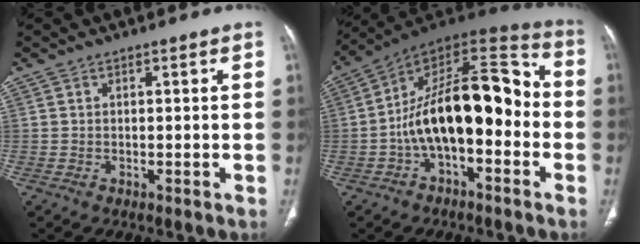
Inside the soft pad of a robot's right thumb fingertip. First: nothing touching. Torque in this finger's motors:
{"motor_torque": [2.54, 2.46, 1.57, -1.20, 0.39]}